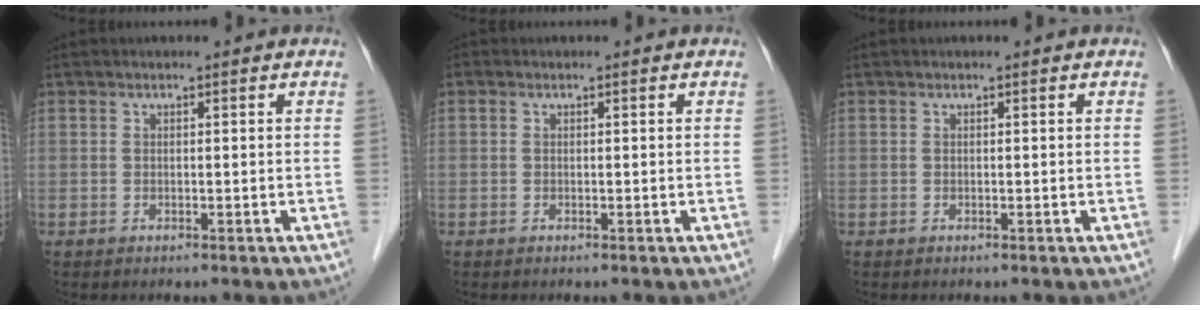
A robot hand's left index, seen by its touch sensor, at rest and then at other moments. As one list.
[{"total": 0.0}, {"total": 0.0}]